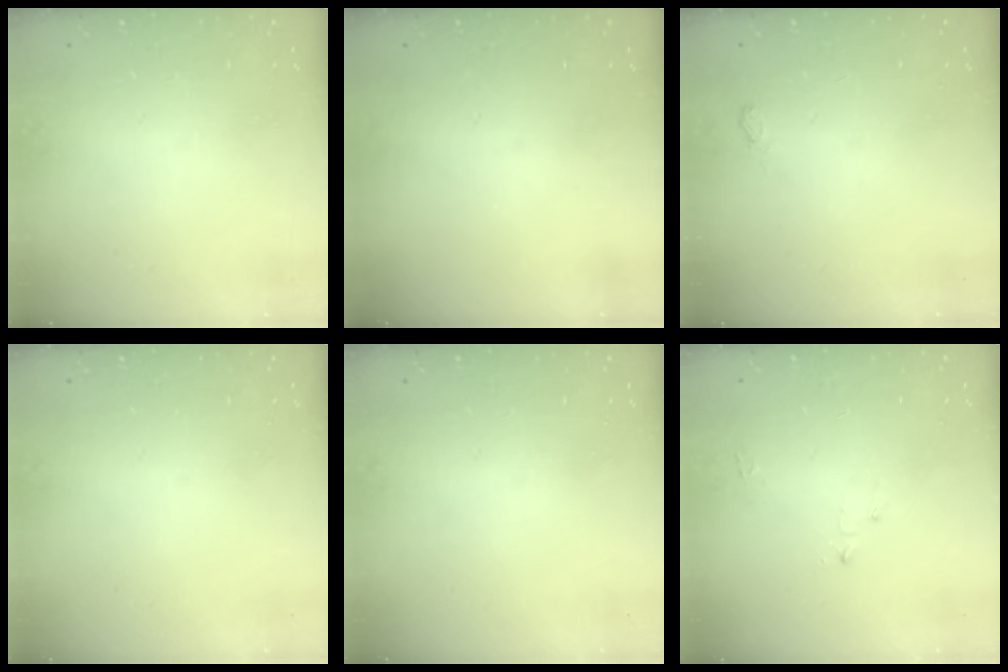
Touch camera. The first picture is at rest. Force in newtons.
{"total": 0.0}
{"total": 4.5, "press": 4.3, "slide": 1.2}
{"total": 0.0}
{"total": 0.0}
{"total": 2.7, "press": 2.6, "slide": 0.3}